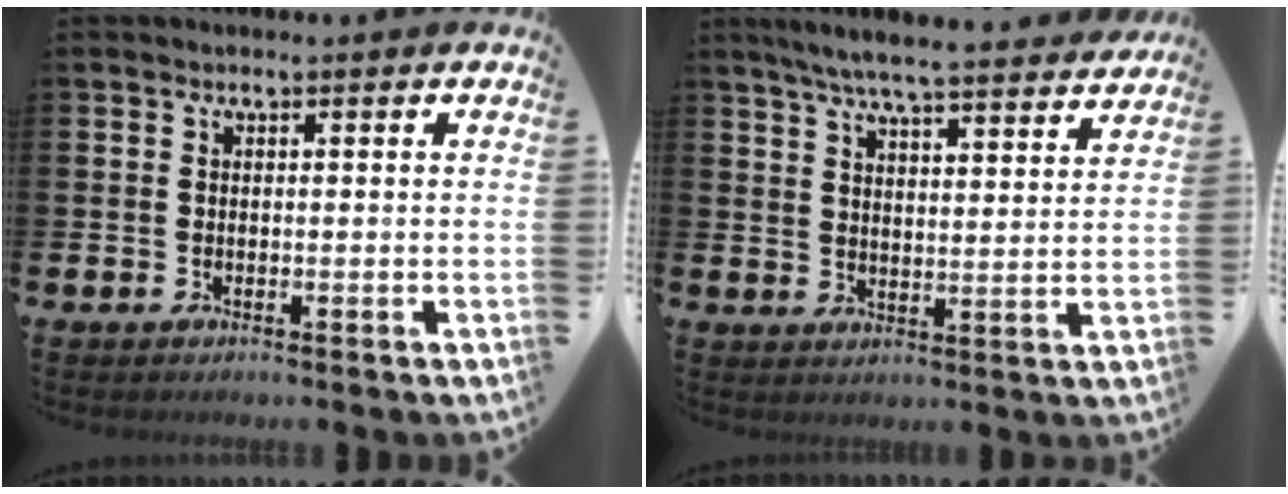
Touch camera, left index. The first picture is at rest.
{"total": 6.8, "force": [6.4, 0.2, 2.3], "torque": [-0.062, -0.036, 0.113]}